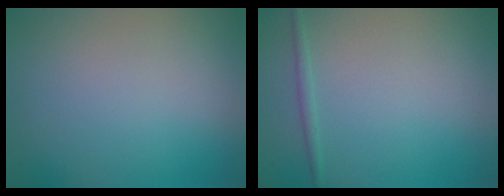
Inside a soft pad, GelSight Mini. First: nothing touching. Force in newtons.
{"total": 0.8, "press": 0.8, "slide": 0.0}